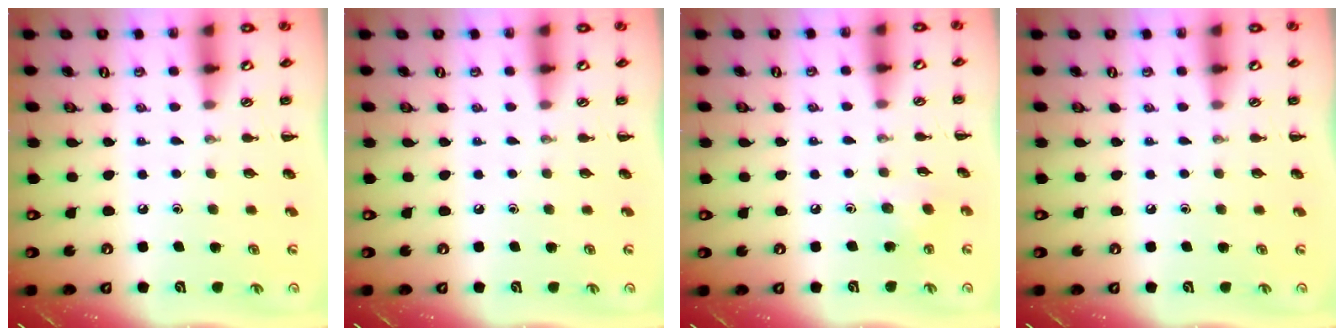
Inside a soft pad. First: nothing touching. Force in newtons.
{"total": 0.0}
{"total": 3.5, "press": 3.3, "slide": 1.1}
{"total": 0.0}